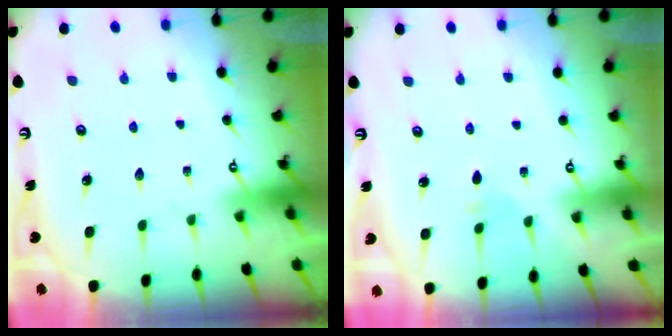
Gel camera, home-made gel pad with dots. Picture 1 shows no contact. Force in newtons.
{"total": 1.4, "press": 1.4, "slide": 0.3}